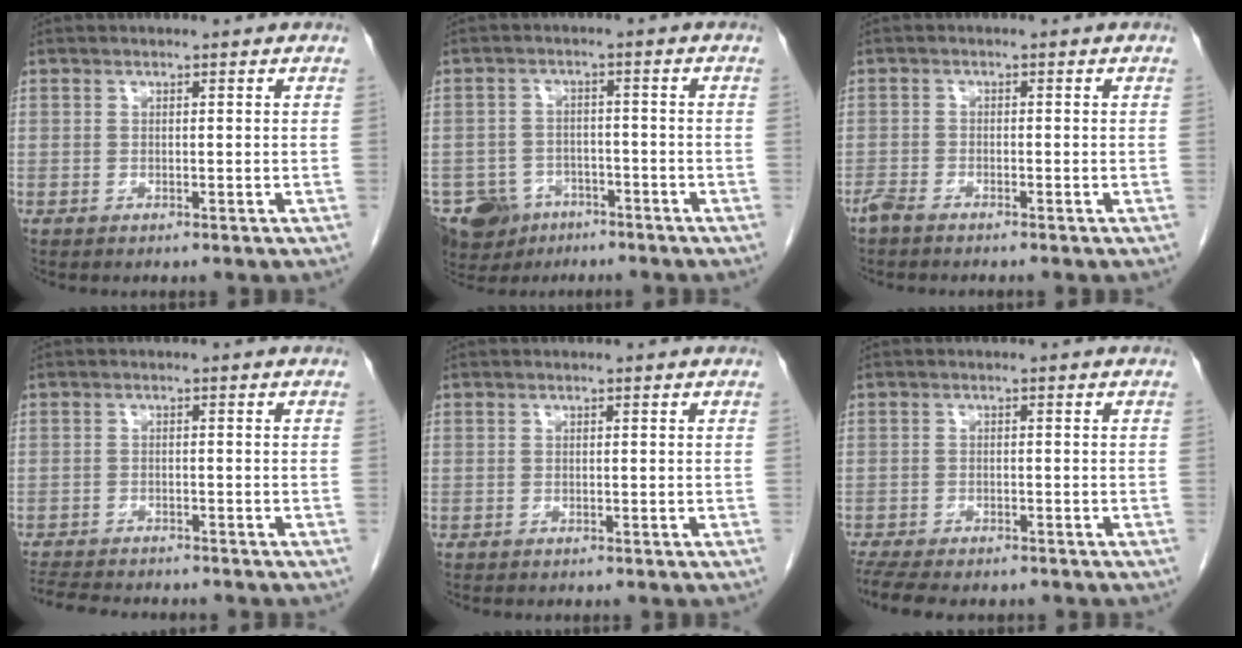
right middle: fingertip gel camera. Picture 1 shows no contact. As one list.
[{"total": 8.7, "force": [-6.1, 5.8, 2.4], "torque": [-0.052, -0.003, -0.096]}, {"total": 2.5, "force": [-2.2, 0.3, 1.1], "torque": [-0.022, -0.004, -0.040]}, {"total": 9.0, "force": [-8.2, 1.8, 3.3], "torque": [-0.057, -0.008, -0.121]}, {"total": 0.0}, {"total": 10.5, "force": [-8.7, 3.1, 4.9], "torque": [-0.089, -0.005, -0.125]}]